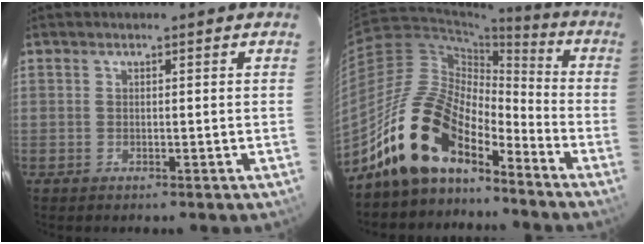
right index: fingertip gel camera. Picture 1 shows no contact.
{"total": 15.5, "force": [-12.0, 6.2, 7.5], "torque": [-0.139, 0.017, -0.233]}